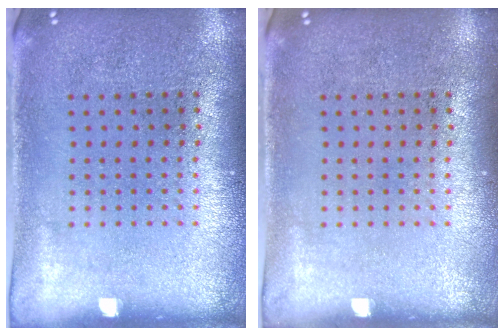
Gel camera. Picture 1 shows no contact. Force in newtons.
{"total": 0.0}